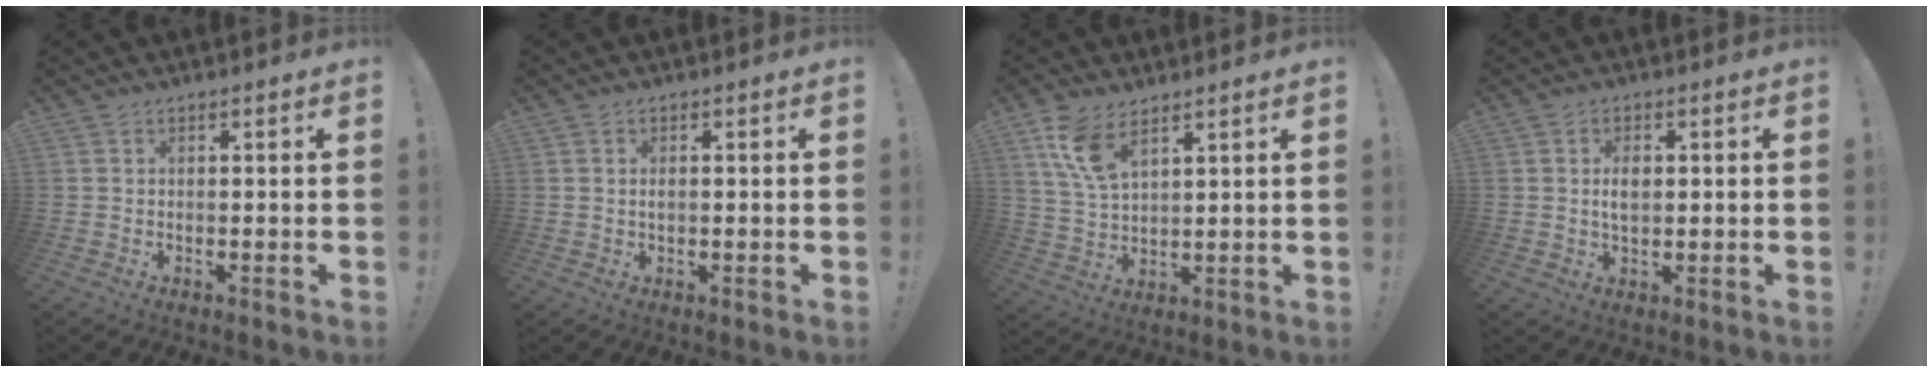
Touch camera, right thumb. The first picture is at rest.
{"total": 1.0, "force": [0.0, 0.6, 0.8], "torque": [-0.012, 0.001, -0.001]}
{"total": 9.5, "force": [6.0, 3.9, 6.2], "torque": [-0.125, -0.024, 0.113]}
{"total": 4.2, "force": [0.6, 2.4, 3.4], "torque": [-0.048, -0.001, 0.005]}